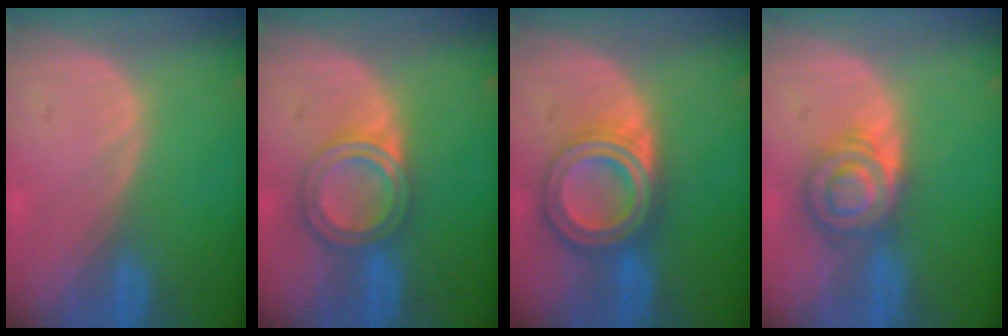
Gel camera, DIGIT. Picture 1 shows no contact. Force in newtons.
{"total": 6.1, "press": 5.5, "slide": 2.8}
{"total": 7.9, "press": 7.8, "slide": 0.4}
{"total": 6.4, "press": 6.4, "slide": 0.0}